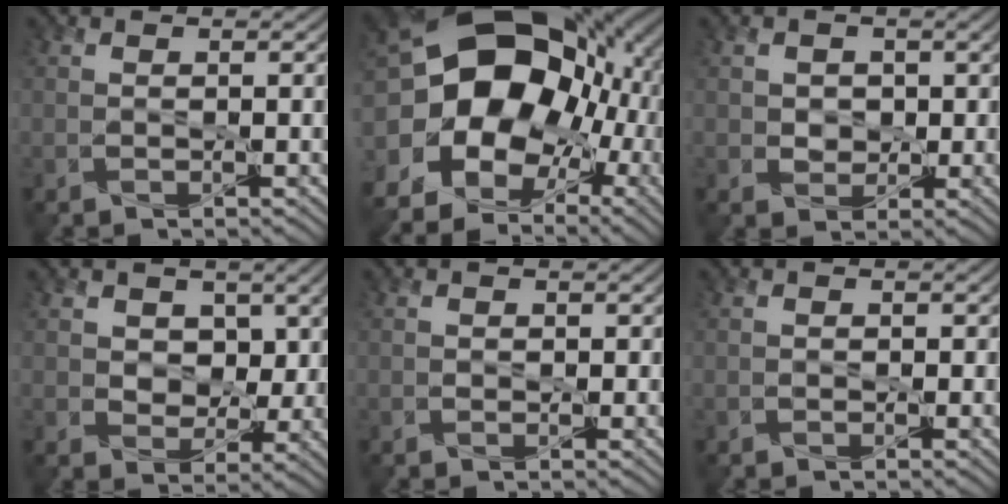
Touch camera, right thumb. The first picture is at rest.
{"total": 22.6, "force": [2.0, 17.5, 14.1], "torque": [-0.292, 0.002, 0.029]}
{"total": 3.2, "force": [0.2, 2.9, 1.5], "torque": [-0.048, -0.002, 0.002]}
{"total": 7.3, "force": [1.2, 5.4, 4.8], "torque": [-0.095, -0.009, 0.008]}
{"total": 0.9, "force": [-0.2, 0.8, 0.3], "torque": [-0.010, -0.002, -0.006]}
{"total": 0.7, "force": [-0.3, 0.6, 0.1], "torque": [-0.006, -0.002, -0.008]}